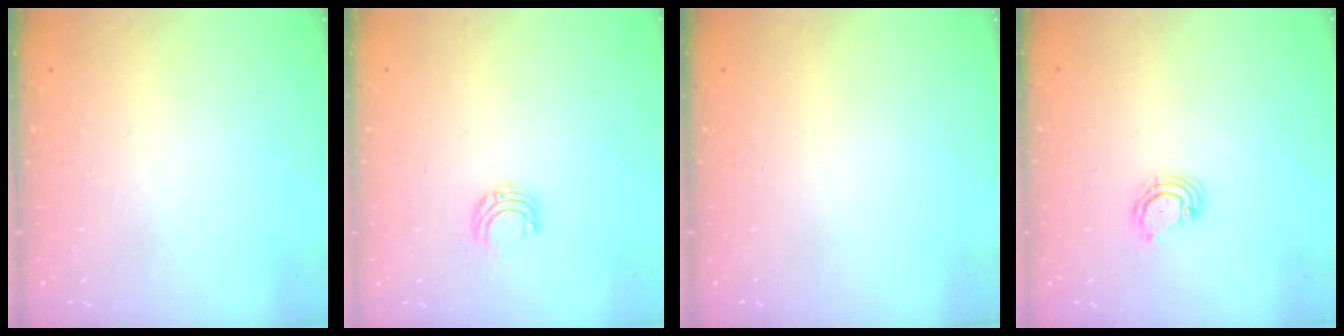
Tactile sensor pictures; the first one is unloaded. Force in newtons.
{"total": 5.2, "press": 5.1, "slide": 0.5}
{"total": 0.0}
{"total": 4.7, "press": 4.6, "slide": 0.4}